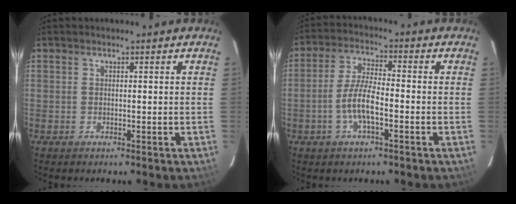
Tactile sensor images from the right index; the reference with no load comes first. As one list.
[{"total": 6.2, "force": [-2.3, 1.6, 5.6], "torque": [-0.115, 0.006, -0.045]}]